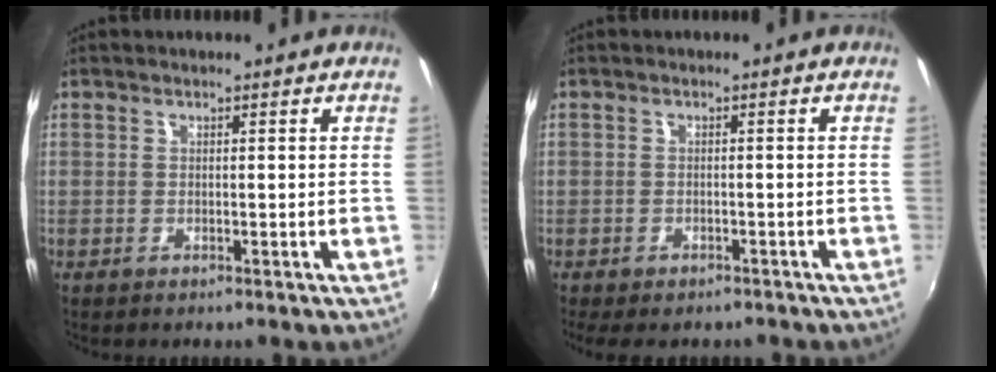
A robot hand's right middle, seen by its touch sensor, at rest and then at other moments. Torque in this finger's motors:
{"motor_torque": [0.05, -0.56, -0.52, -0.11]}